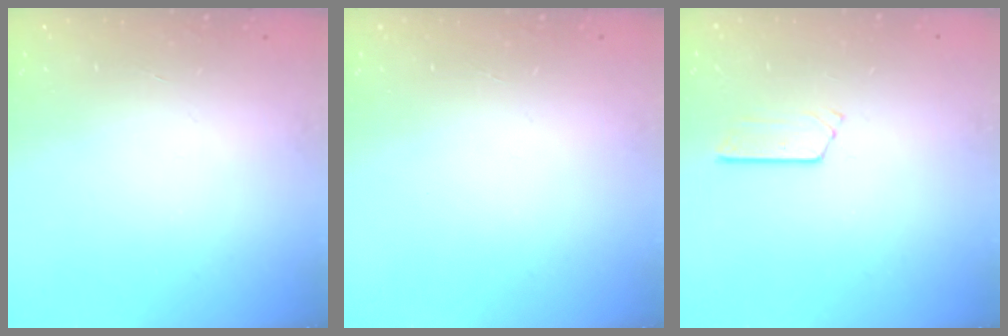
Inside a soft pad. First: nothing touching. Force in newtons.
{"total": 0.0}
{"total": 2.7, "press": 2.7, "slide": 0.2}